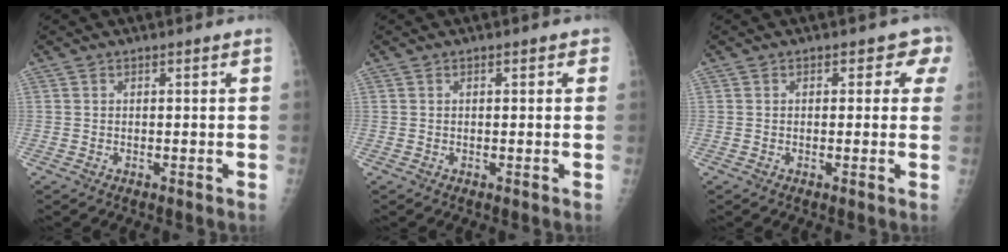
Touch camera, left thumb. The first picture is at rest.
{"total": 0.8, "force": [0.3, 0.5, 0.6], "torque": [-0.001, 0.001, 0.000]}
{"total": 3.0, "force": [1.2, 2.1, 1.7], "torque": [0.016, 0.002, 0.002]}